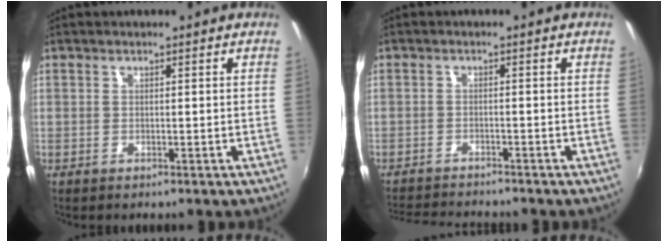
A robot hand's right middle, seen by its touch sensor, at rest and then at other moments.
{"total": 7.5, "force": [-7.2, 1.3, 1.9], "torque": [-0.061, -0.008, -0.120]}